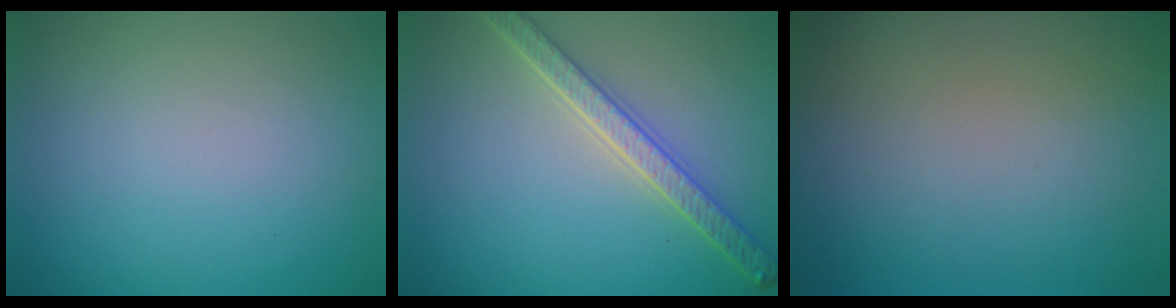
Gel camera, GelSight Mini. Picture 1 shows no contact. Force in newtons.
{"total": 4.2, "press": 3.6, "slide": 2.2}
{"total": 0.0}